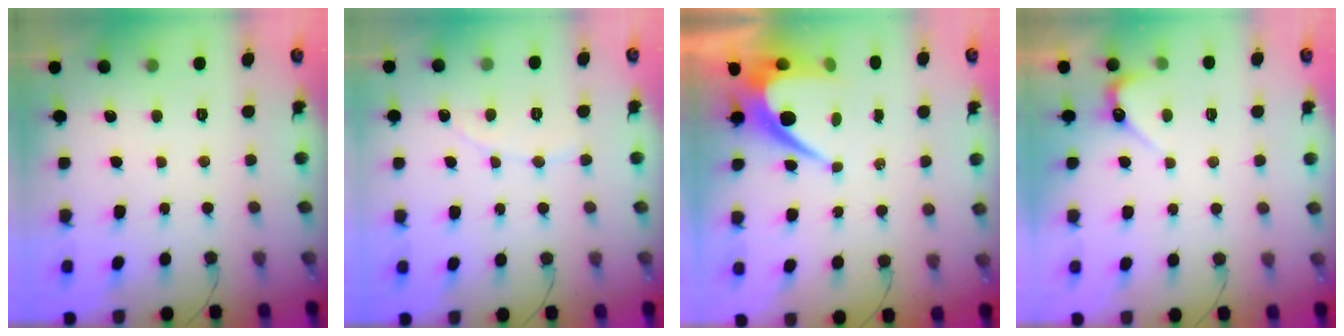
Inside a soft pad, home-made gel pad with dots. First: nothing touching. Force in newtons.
{"total": 3.3, "press": 3.3, "slide": 0.2}
{"total": 9.4, "press": 9.4, "slide": 0.8}
{"total": 2.9, "press": 2.9, "slide": 0.3}